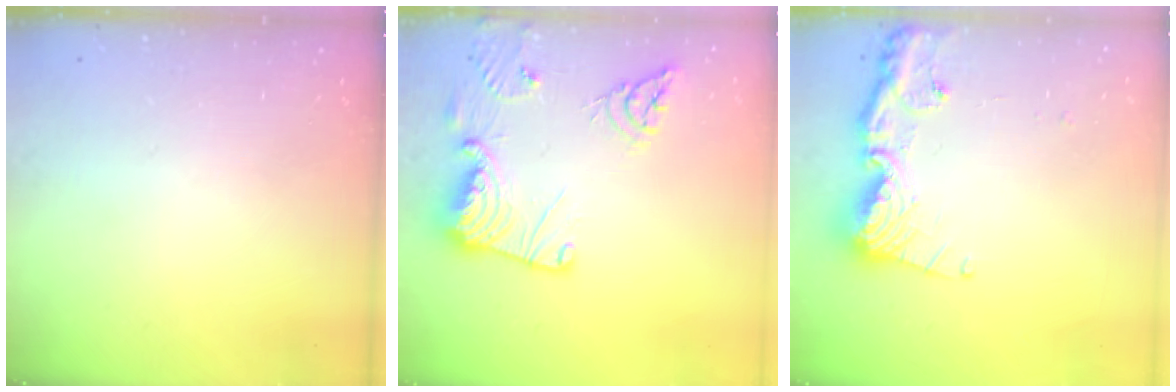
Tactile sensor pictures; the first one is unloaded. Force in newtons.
{"total": 18.1, "press": 18.0, "slide": 1.7}
{"total": 14.4, "press": 14.3, "slide": 1.9}